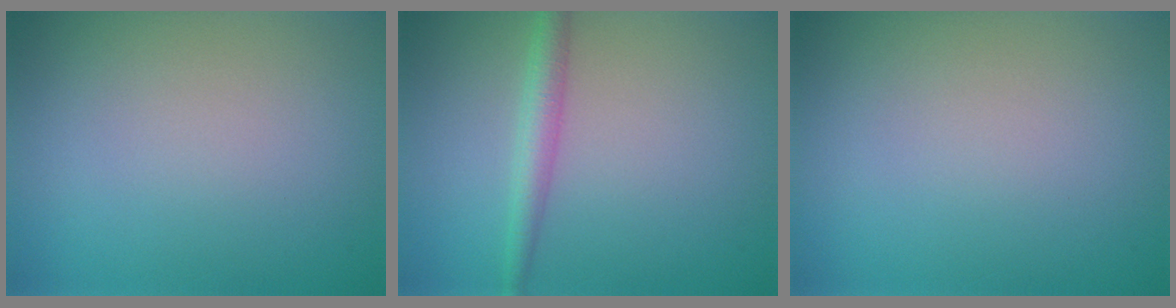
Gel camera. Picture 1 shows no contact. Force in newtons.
{"total": 2.4, "press": 2.4, "slide": 0.0}
{"total": 0.0}